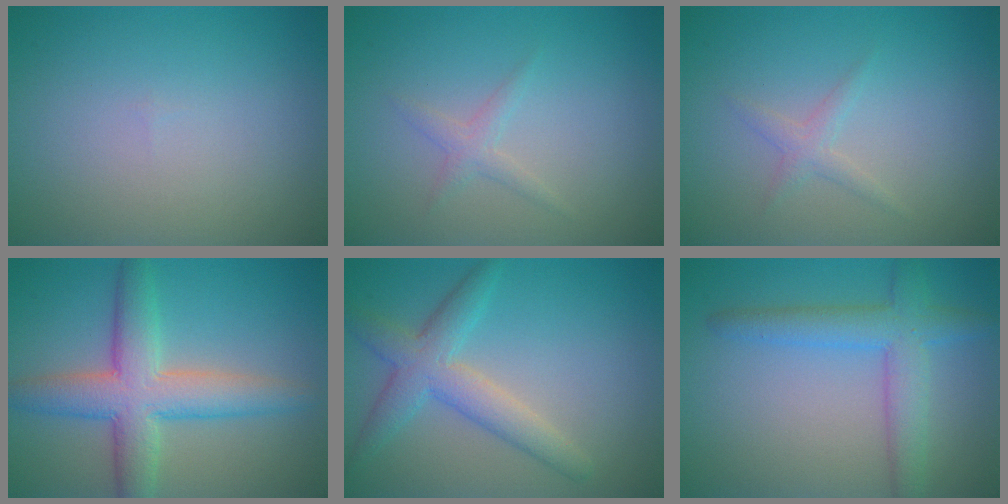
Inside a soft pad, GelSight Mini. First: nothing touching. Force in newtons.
{"total": 1.3, "press": 1.3, "slide": 0.0}
{"total": 1.3, "press": 1.3, "slide": 0.0}
{"total": 6.7, "press": 6.6, "slide": 0.4}
{"total": 4.2, "press": 4.2, "slide": 0.2}
{"total": 4.5, "press": 4.5, "slide": 0.2}